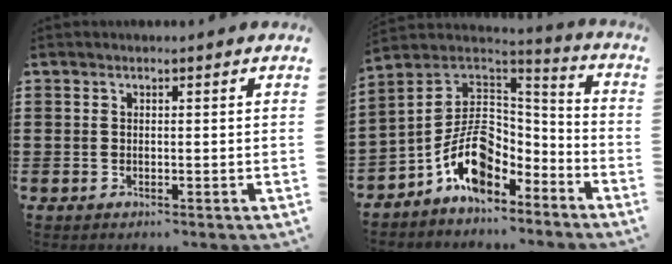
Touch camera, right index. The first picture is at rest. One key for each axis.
{"total": 11.6, "fx": -5.2, "fy": 7.1, "fz": 7.4, "tx": -0.166, "ty": 0.015, "tz": -0.102}